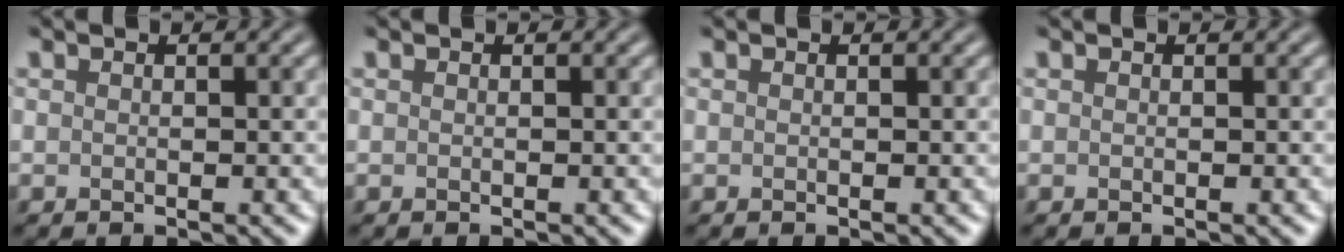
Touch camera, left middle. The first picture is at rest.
{"total": 0.0}
{"total": 0.0}
{"total": 0.0}